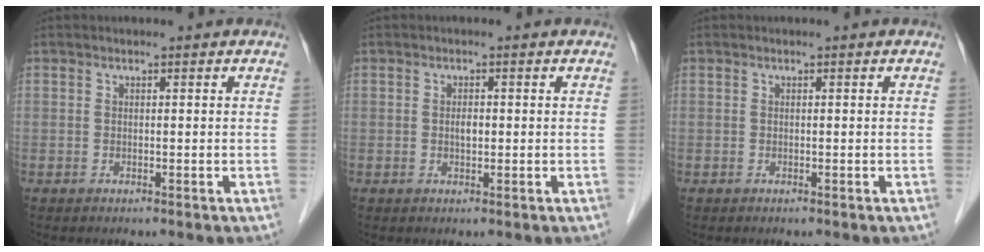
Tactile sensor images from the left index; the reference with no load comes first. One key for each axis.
{"total": 1.3, "fx": 0.0, "fy": 0.7, "fz": 1.1, "tx": -0.021, "ty": 0.001, "tz": 0.000}
{"total": 0.0}